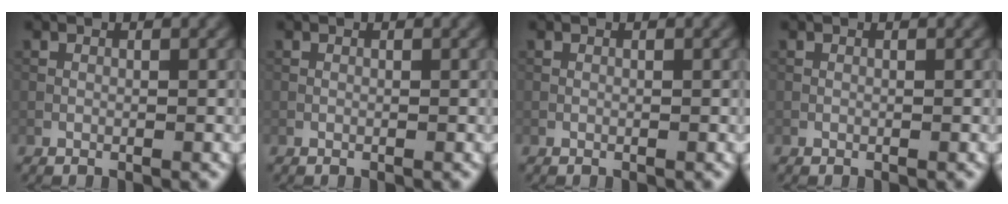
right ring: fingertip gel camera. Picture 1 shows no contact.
{"total": 0.0}
{"total": 0.0}
{"total": 0.0}